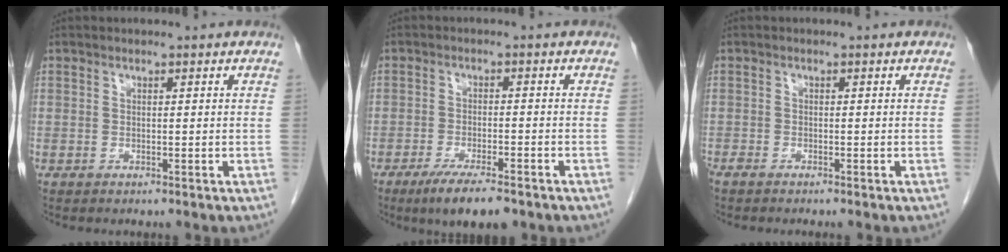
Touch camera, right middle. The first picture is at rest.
{"total": 7.4, "force": [-5.3, 1.2, 5.1], "torque": [-0.085, -0.015, -0.082]}
{"total": 1.8, "force": [-1.6, 0.3, 0.7], "torque": [-0.018, -0.004, -0.026]}